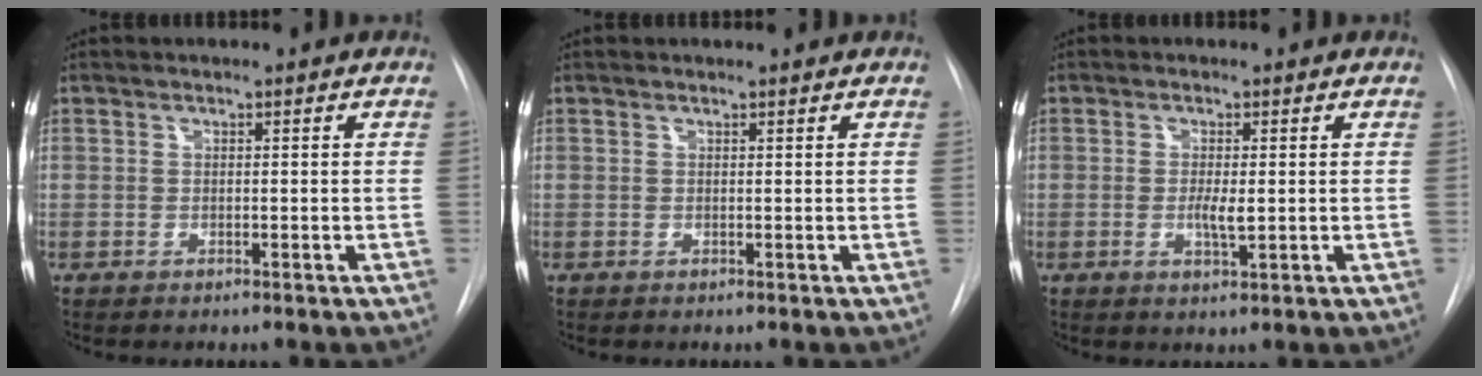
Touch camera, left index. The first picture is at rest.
{"total": 1.0, "force": [1.0, 0.1, 0.0], "torque": [-0.008, 0.003, 0.010]}
{"total": 2.5, "force": [-0.4, 0.5, 2.4], "torque": [-0.046, -0.008, -0.005]}